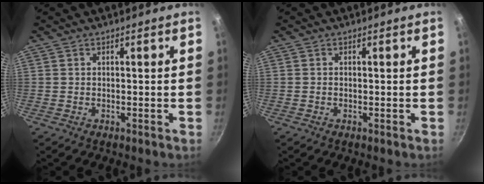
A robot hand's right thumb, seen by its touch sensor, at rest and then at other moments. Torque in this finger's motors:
{"motor_torque": [-0.53, -0.09, -0.42, -0.02, -0.06]}